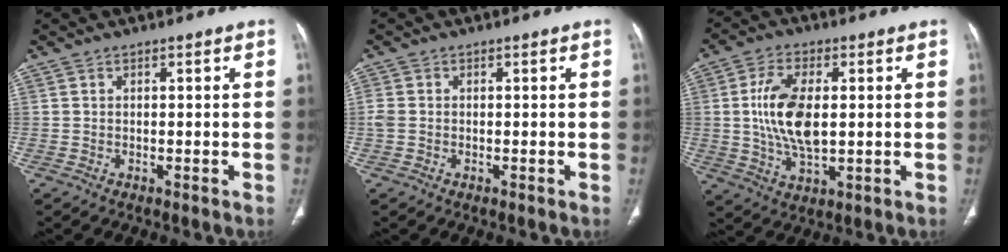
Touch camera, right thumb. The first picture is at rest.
{"total": 1.7, "force": [-0.2, 1.4, 1.0], "torque": [-0.029, -0.001, -0.005]}
{"total": 11.9, "force": [0.9, 6.0, 10.2], "torque": [-0.195, -0.006, 0.021]}